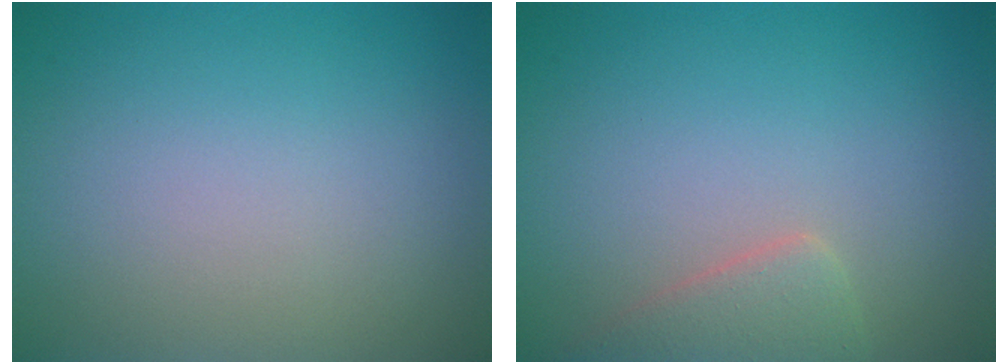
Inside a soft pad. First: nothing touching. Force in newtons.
{"total": 2.6, "press": 2.6, "slide": 0.3}